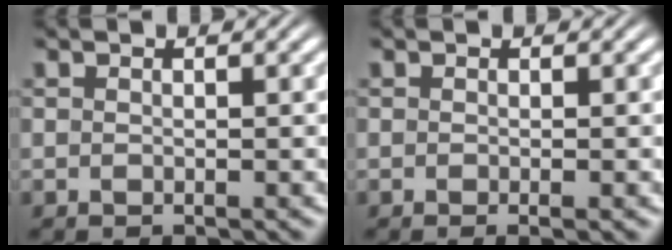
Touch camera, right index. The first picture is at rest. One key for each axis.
{"total": 0.7, "fx": -0.4, "fy": -0.1, "fz": 0.6, "tx": -0.007, "ty": 0.002, "tz": -0.008}